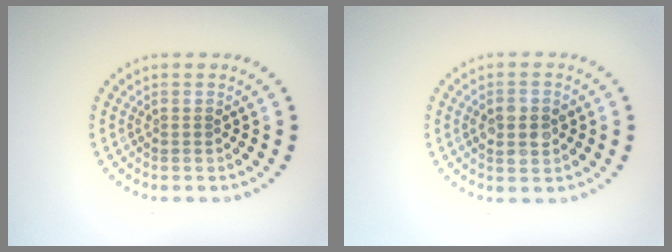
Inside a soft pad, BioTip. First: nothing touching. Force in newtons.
{"total": 2.9, "press": 2.9, "slide": 0.1}